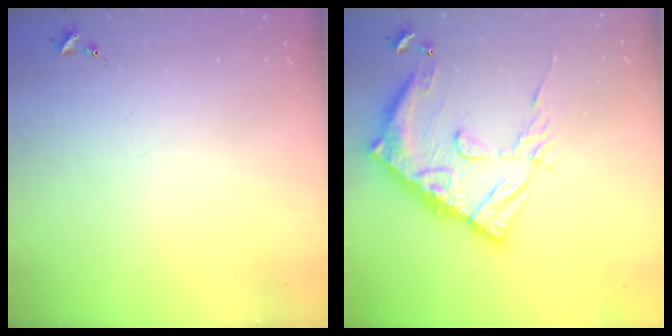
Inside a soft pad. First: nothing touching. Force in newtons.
{"total": 19.6, "press": 19.5, "slide": 2.0}